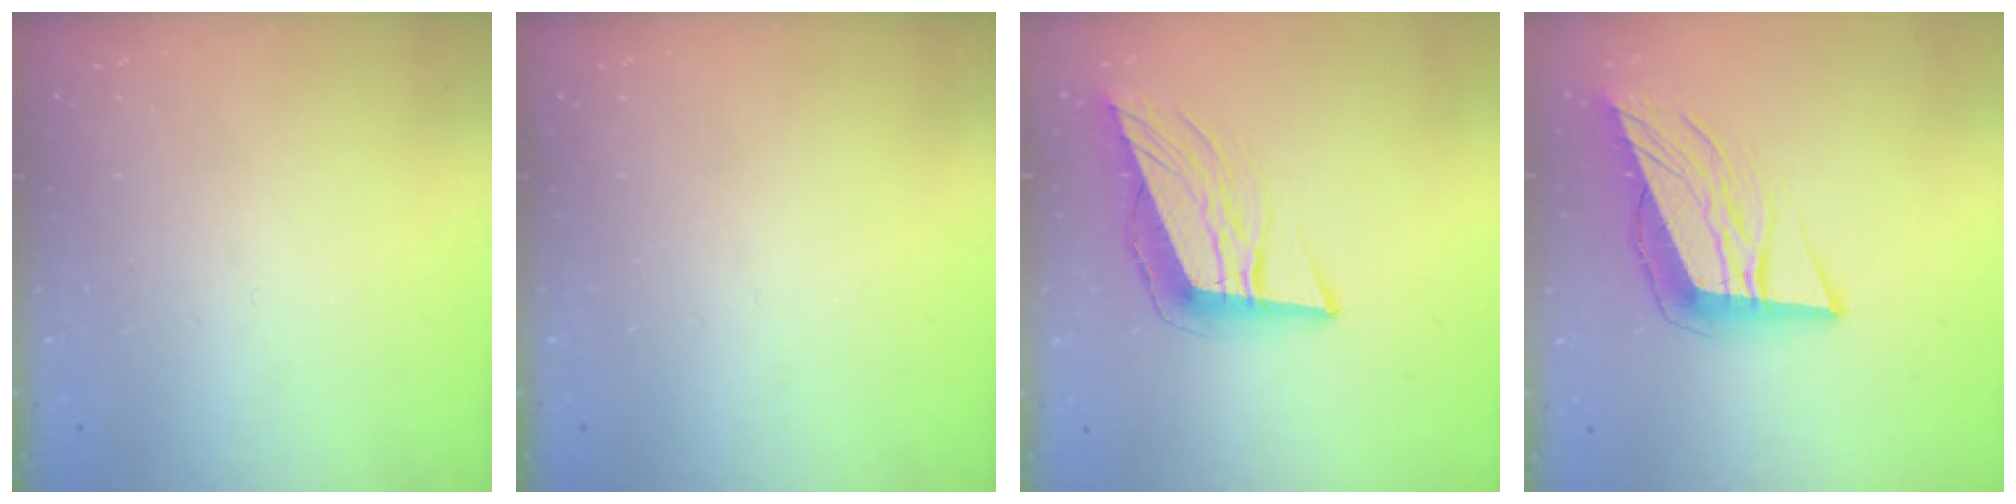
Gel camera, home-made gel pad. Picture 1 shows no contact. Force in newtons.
{"total": 0.0}
{"total": 12.1, "press": 11.5, "slide": 3.6}
{"total": 12.0, "press": 11.6, "slide": 3.3}